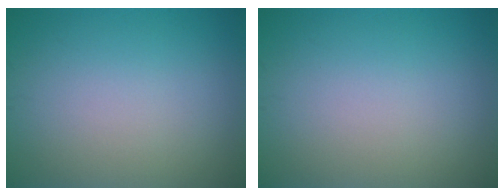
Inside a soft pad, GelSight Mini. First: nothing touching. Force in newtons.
{"total": 0.0}